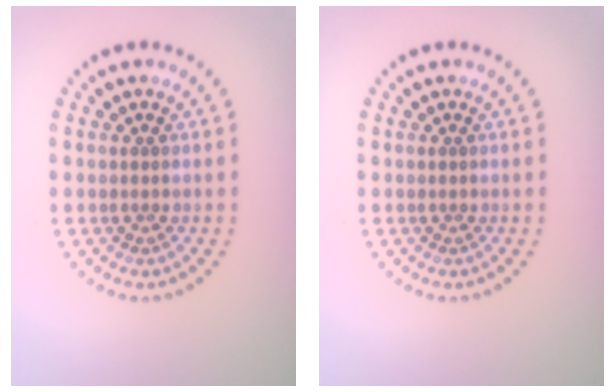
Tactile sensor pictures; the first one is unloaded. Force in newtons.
{"total": 0.0}